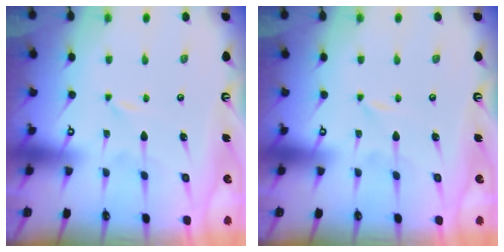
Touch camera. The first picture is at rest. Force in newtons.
{"total": 0.0}